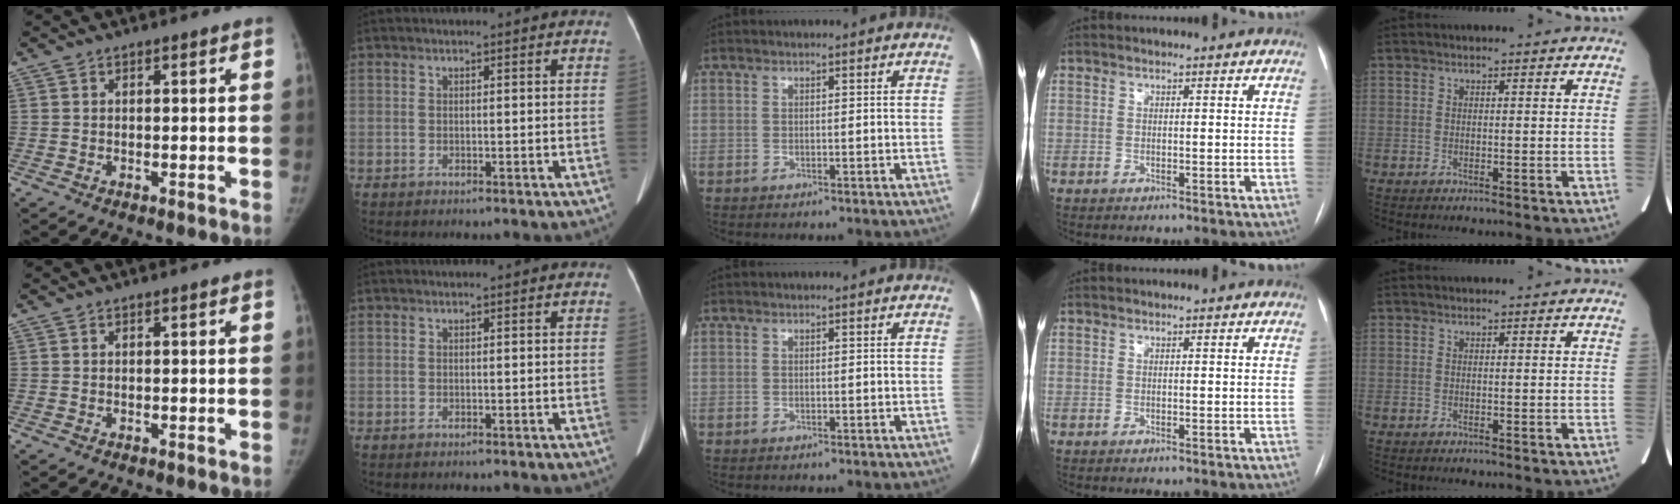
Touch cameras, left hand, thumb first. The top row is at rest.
{}